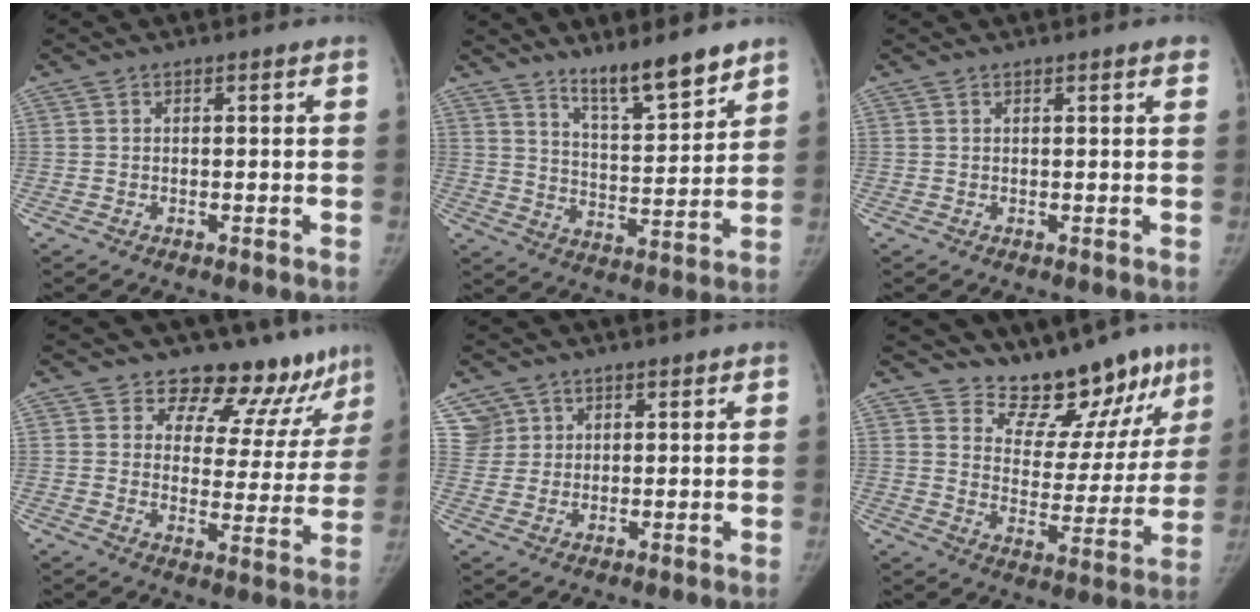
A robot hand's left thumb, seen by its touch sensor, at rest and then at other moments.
{"total": 11.3, "force": [9.0, 1.9, 6.4], "torque": [-0.090, -0.069, 0.157]}
{"total": 1.6, "force": [1.1, 0.2, 1.2], "torque": [-0.012, -0.001, 0.012]}
{"total": 14.6, "force": [12.4, 6.5, 4.3], "torque": [0.007, -0.089, 0.149]}
{"total": 4.1, "force": [2.4, 3.3, -0.2], "torque": [0.038, -0.014, 0.041]}
{"total": 15.2, "force": [12.8, 6.4, 5.0], "torque": [-0.012, -0.100, 0.183]}